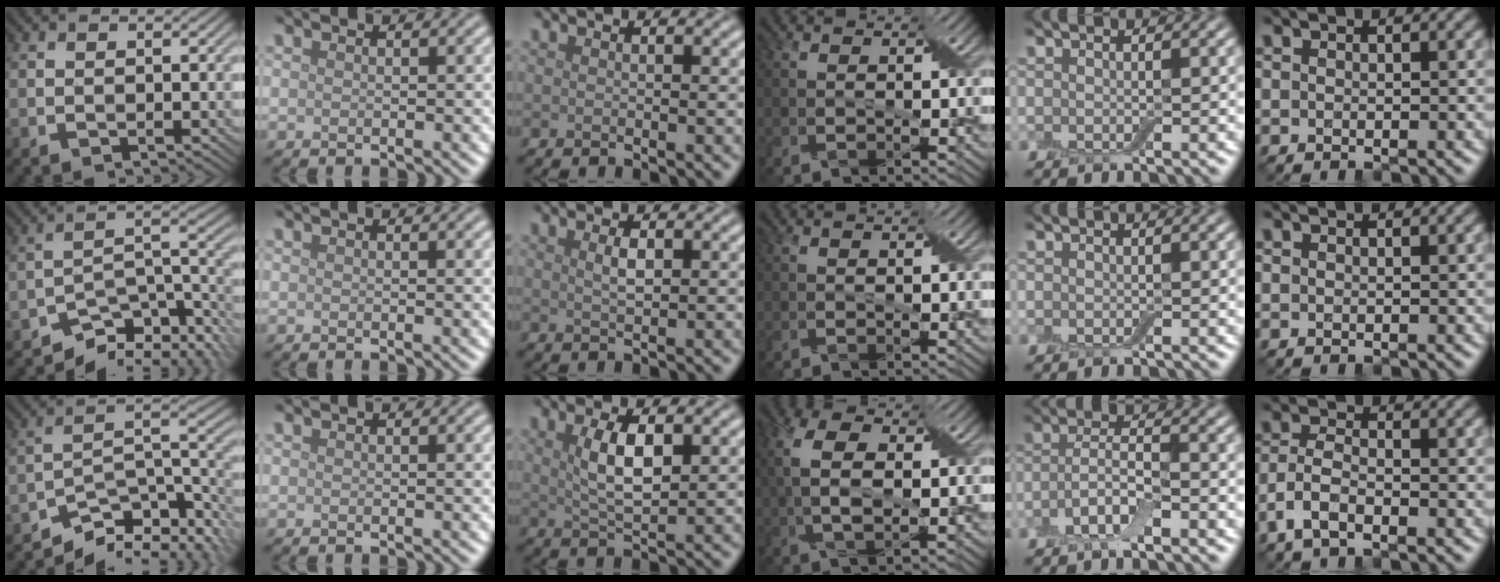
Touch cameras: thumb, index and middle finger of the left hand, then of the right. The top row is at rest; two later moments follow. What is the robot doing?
{"motion": "wrap", "object": "bandage"}